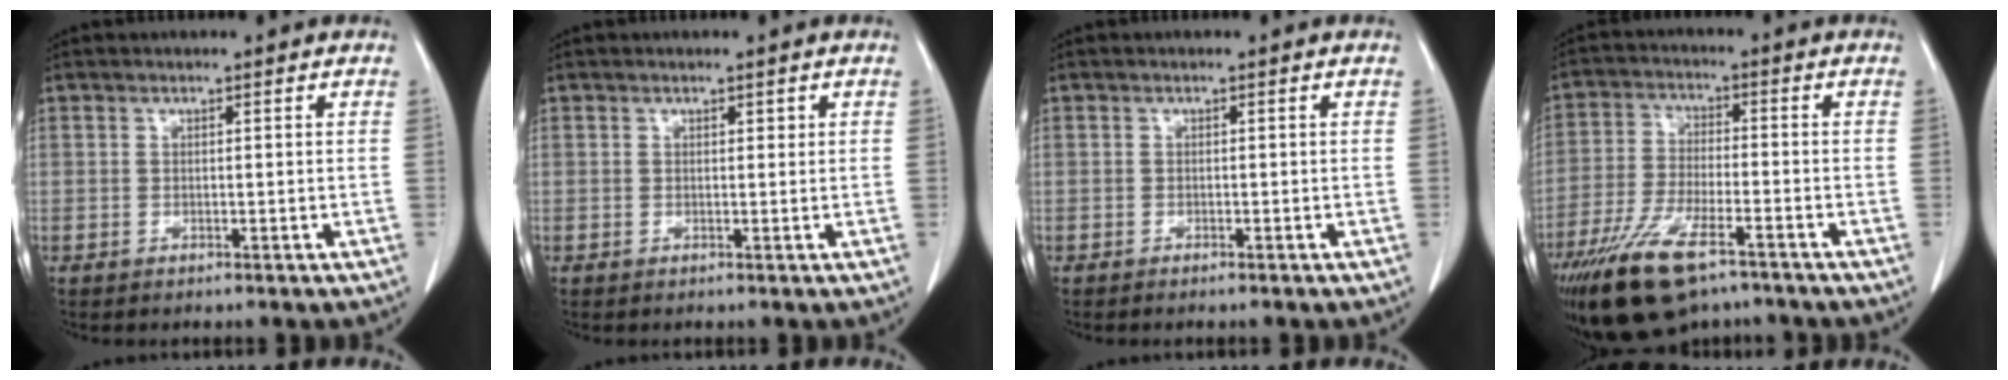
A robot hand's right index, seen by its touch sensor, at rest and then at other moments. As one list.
[{"total": 0.6, "force": [0.3, 0.4, 0.4], "torque": [0.000, 0.000, 0.003]}, {"total": 0.8, "force": [-0.7, 0.0, 0.4], "torque": [-0.009, -0.002, -0.009]}, {"total": 13.1, "force": [-8.8, 3.8, 8.9], "torque": [-0.175, -0.022, -0.157]}]